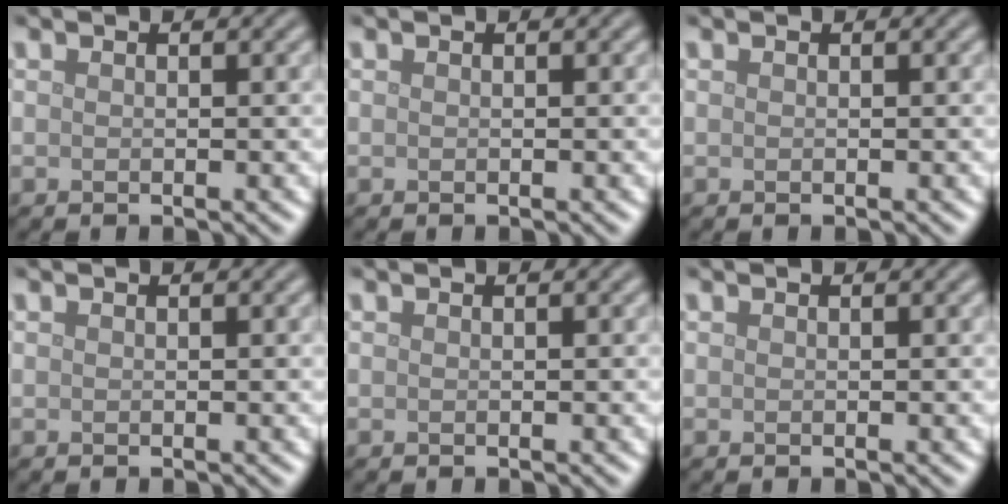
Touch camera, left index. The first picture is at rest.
{"total": 0.0}
{"total": 0.0}
{"total": 0.0}
{"total": 0.0}
{"total": 0.0}